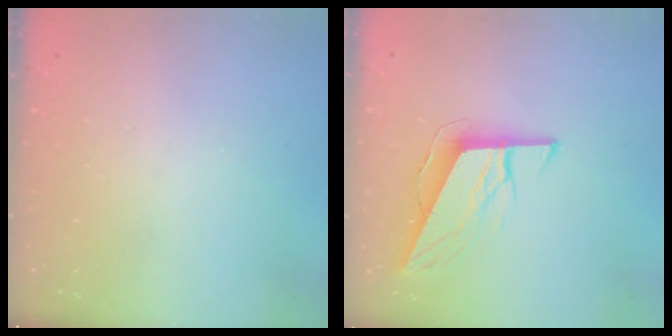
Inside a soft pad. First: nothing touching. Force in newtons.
{"total": 9.8, "press": 9.6, "slide": 2.3}